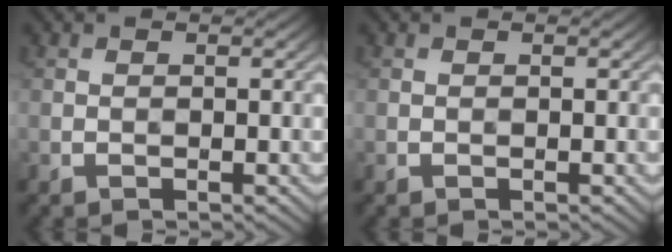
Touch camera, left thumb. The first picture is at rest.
{"total": 0.0}